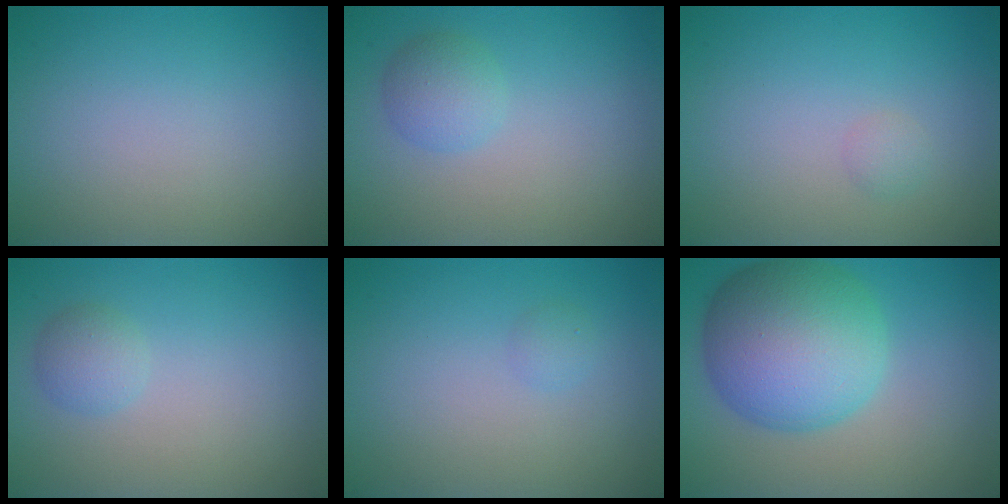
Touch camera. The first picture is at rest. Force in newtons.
{"total": 2.2, "press": 2.2, "slide": 0.1}
{"total": 0.8, "press": 0.8, "slide": 0.0}
{"total": 1.7, "press": 1.7, "slide": 0.1}
{"total": 0.7, "press": 0.7, "slide": 0.0}
{"total": 10.4, "press": 10.4, "slide": 0.3}